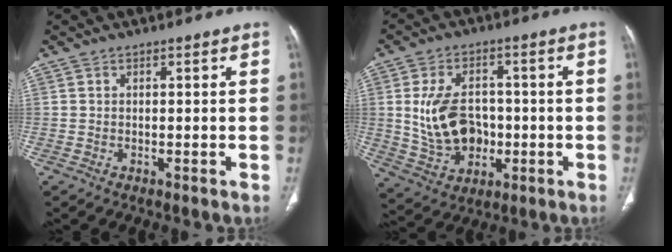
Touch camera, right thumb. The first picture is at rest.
{"total": 12.6, "force": [-0.4, 9.0, 8.8], "torque": [-0.135, 0.008, 0.007]}